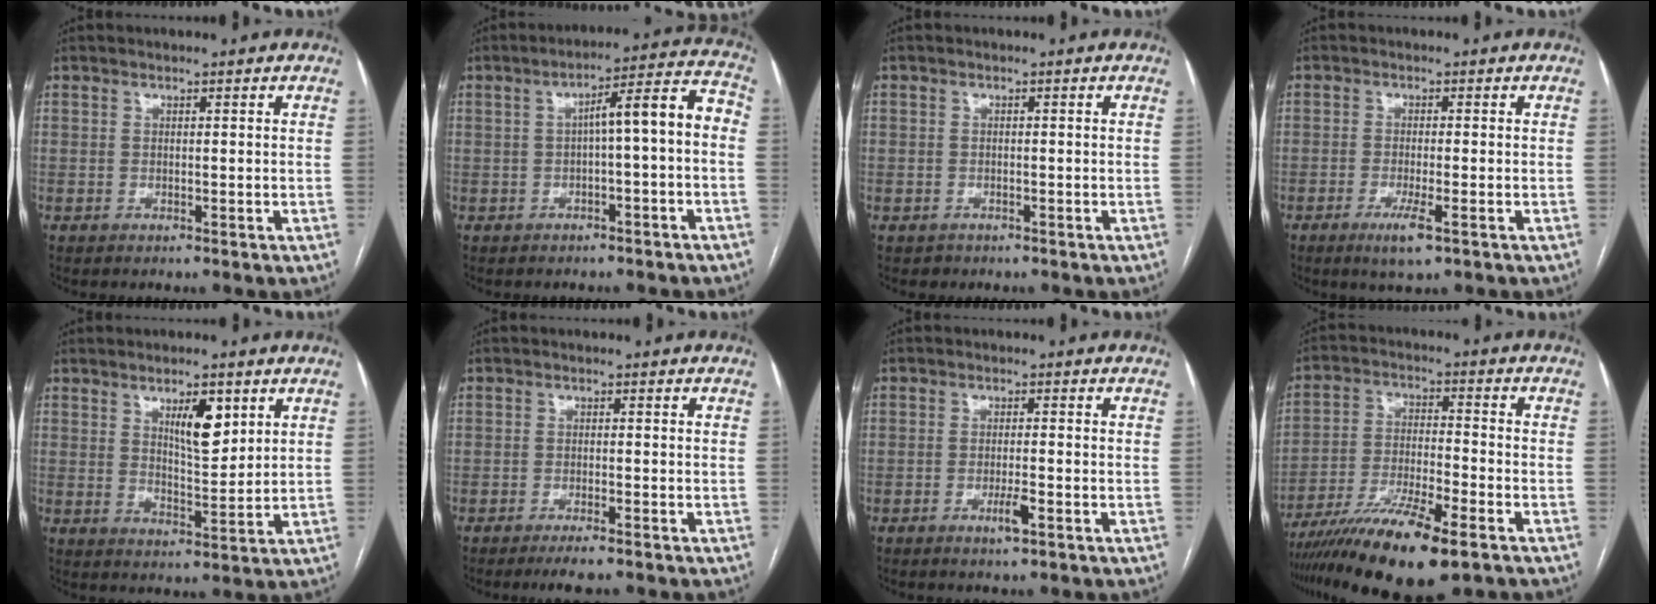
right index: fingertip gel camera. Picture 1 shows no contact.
{"total": 8.4, "force": [-0.8, 1.0, 8.3], "torque": [-0.113, 0.041, -0.013]}
{"total": 1.3, "force": [-0.6, 1.1, -0.2], "torque": [-0.004, 0.005, -0.010]}
{"total": 4.0, "force": [-2.0, 0.3, 3.4], "torque": [-0.063, -0.010, -0.034]}
{"total": 6.4, "force": [3.1, 1.7, 5.3], "torque": [-0.089, -0.004, 0.055]}
{"total": 3.2, "force": [-2.5, 0.2, 2.1], "torque": [-0.030, -0.005, -0.038]}
{"total": 2.7, "force": [-1.3, 0.2, 2.4], "torque": [-0.042, -0.003, -0.022]}
{"total": 14.8, "force": [-9.9, 2.0, 10.9], "torque": [-0.196, -0.034, -0.173]}